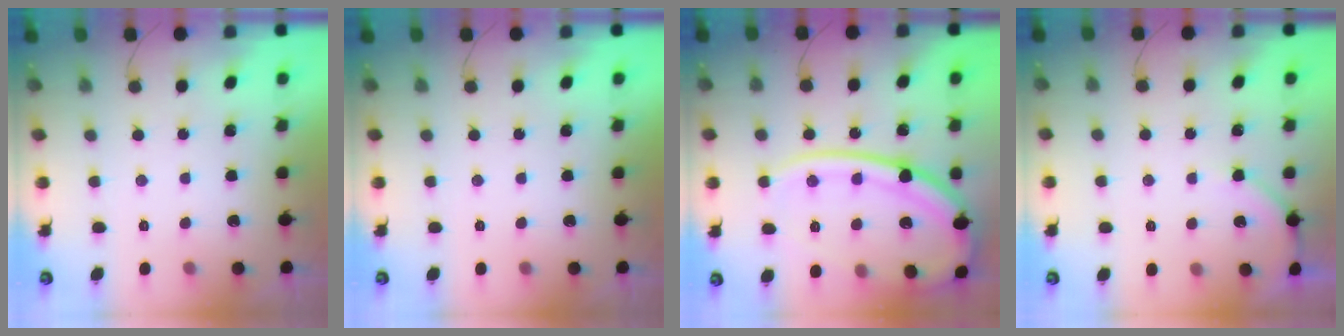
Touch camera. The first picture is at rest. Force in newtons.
{"total": 0.0}
{"total": 23.9, "press": 23.7, "slide": 2.6}
{"total": 4.0, "press": 3.9, "slide": 0.7}